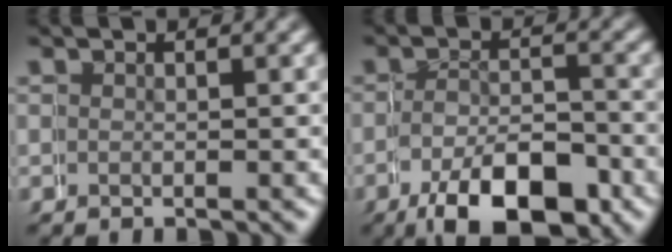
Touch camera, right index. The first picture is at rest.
{"total": 7.4, "force": [-4.6, 3.7, 4.4], "torque": [-0.071, -0.025, -0.067]}